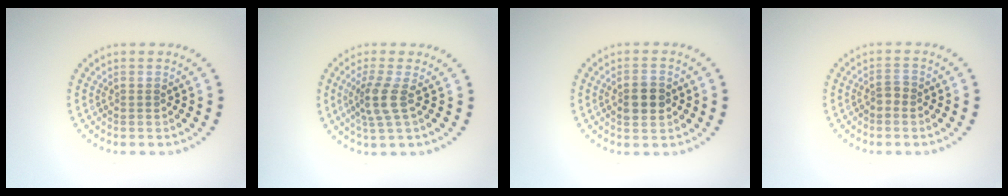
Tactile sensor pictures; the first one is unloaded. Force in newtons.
{"total": 2.6, "press": 2.0, "slide": 1.7}
{"total": 2.9, "press": 2.9, "slide": 0.0}
{"total": 1.0, "press": 0.9, "slide": 0.4}